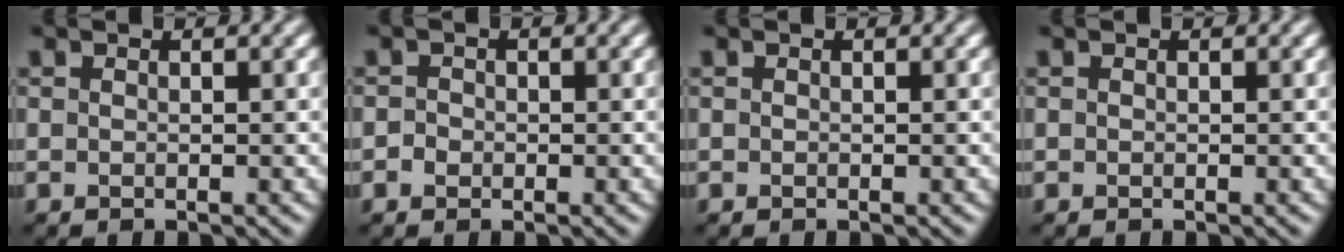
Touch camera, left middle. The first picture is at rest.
{"total": 0.7, "force": [-0.3, 0.6, 0.0], "torque": [0.000, 0.007, -0.009]}
{"total": 0.0}
{"total": 0.0}